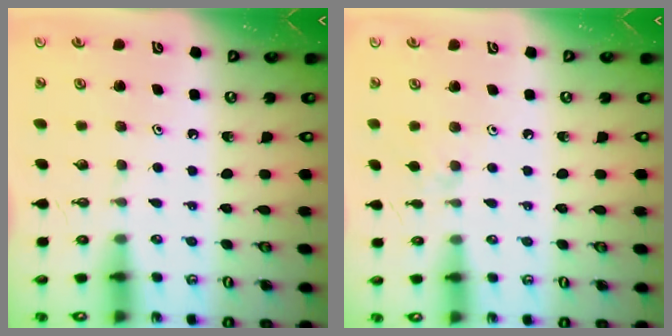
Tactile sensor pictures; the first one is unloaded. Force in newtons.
{"total": 3.2, "press": 3.2, "slide": 0.4}